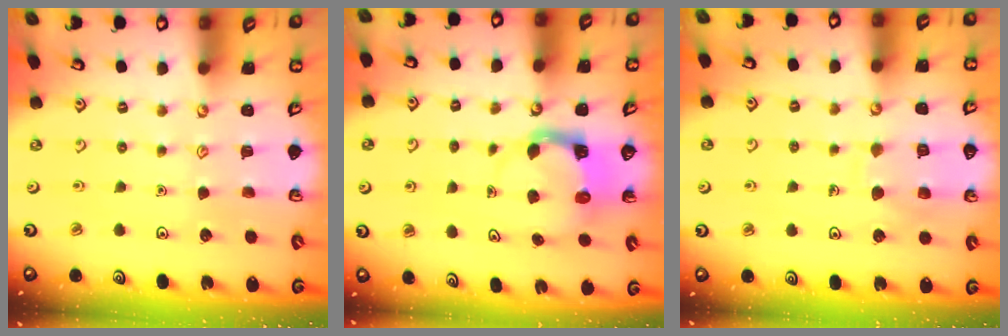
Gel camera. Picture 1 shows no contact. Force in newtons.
{"total": 3.9, "press": 3.9, "slide": 0.4}
{"total": 7.5, "press": 7.5, "slide": 0.7}